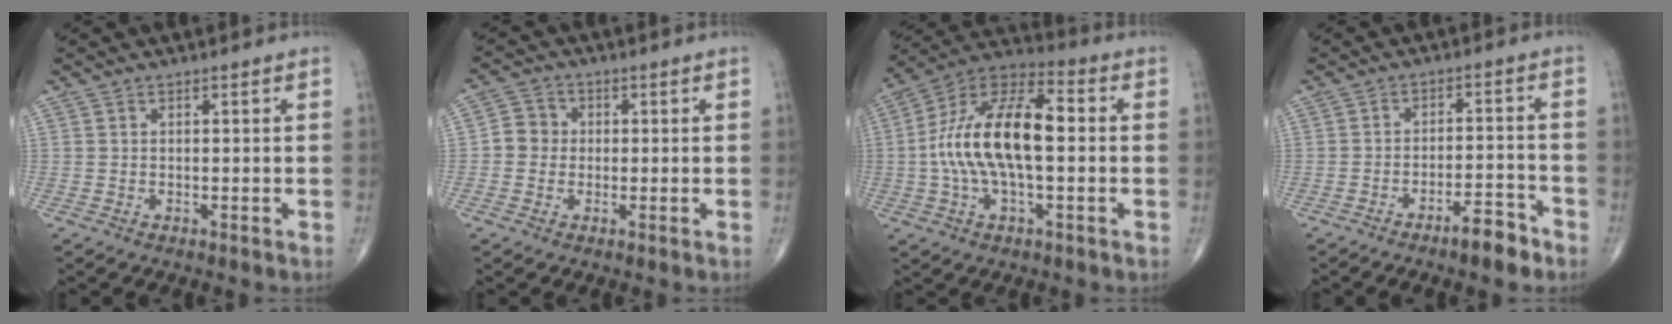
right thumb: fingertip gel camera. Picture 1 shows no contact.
{"total": 4.2, "force": [-0.2, 3.9, 1.4], "torque": [-0.005, 0.010, -0.014]}
{"total": 18.3, "force": [0.0, 8.2, 16.4], "torque": [-0.308, 0.038, -0.009]}
{"total": 6.0, "force": [-4.4, 1.5, 3.9], "torque": [-0.060, 0.032, -0.068]}